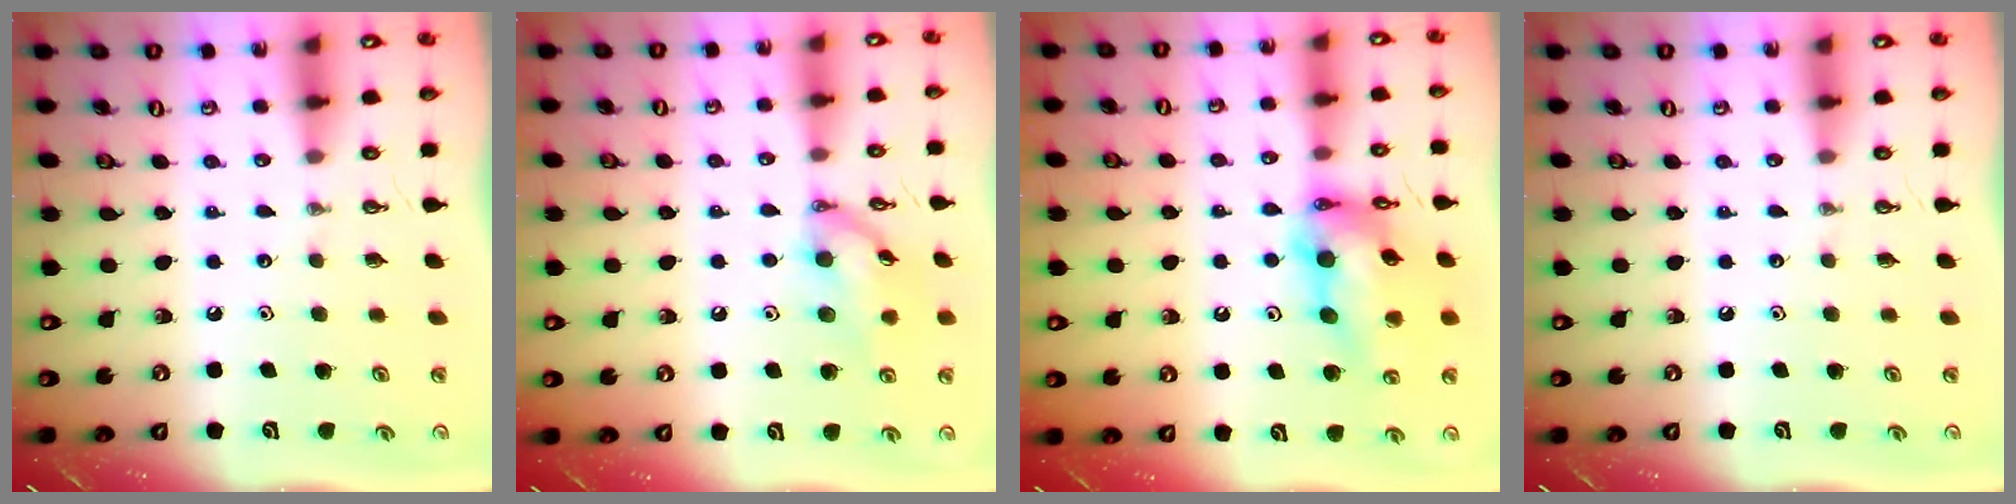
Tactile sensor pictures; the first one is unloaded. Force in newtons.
{"total": 12.8, "press": 12.8, "slide": 0.5}
{"total": 17.7, "press": 17.6, "slide": 1.8}
{"total": 0.0}